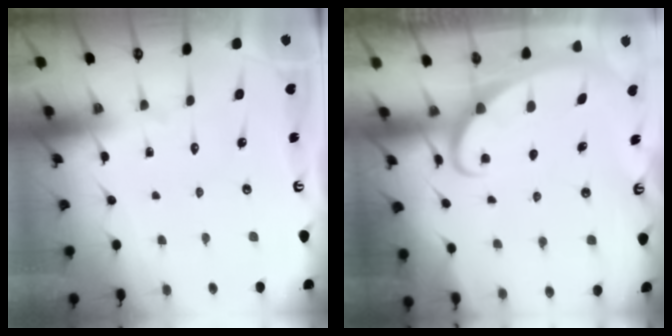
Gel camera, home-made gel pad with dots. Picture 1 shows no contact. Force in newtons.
{"total": 1.9, "press": 1.9, "slide": 0.1}